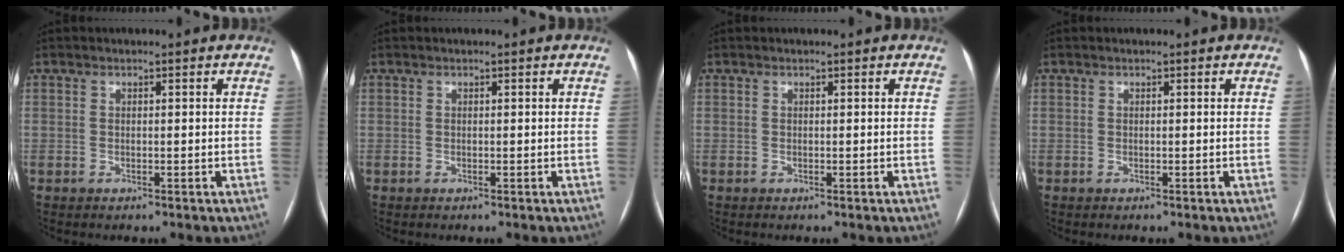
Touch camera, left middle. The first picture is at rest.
{"total": 0.0}
{"total": 0.0}
{"total": 0.0}